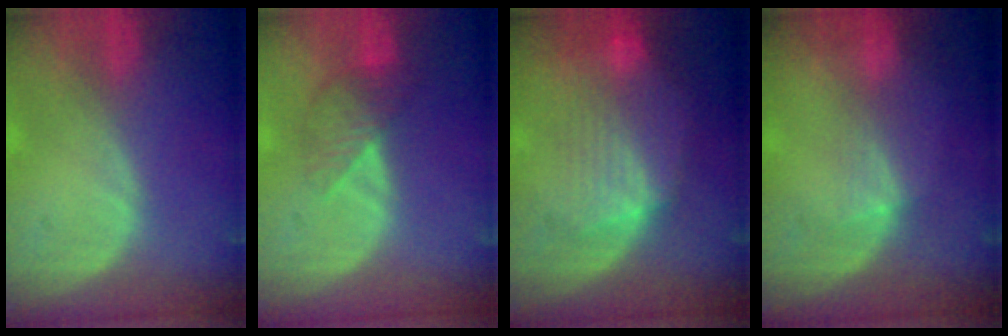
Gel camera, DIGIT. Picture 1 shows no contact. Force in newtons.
{"total": 4.0, "press": 4.0, "slide": 0.6}
{"total": 8.8, "press": 8.1, "slide": 3.6}
{"total": 2.4, "press": 2.1, "slide": 1.2}